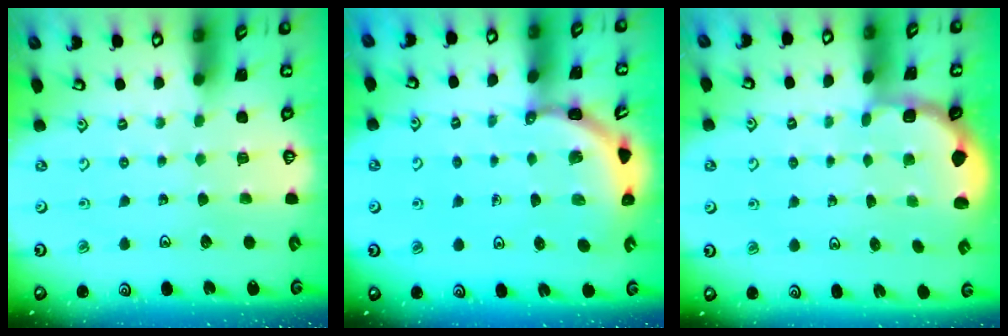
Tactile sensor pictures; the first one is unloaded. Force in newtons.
{"total": 3.6, "press": 3.6, "slide": 0.2}
{"total": 1.8, "press": 1.6, "slide": 0.7}